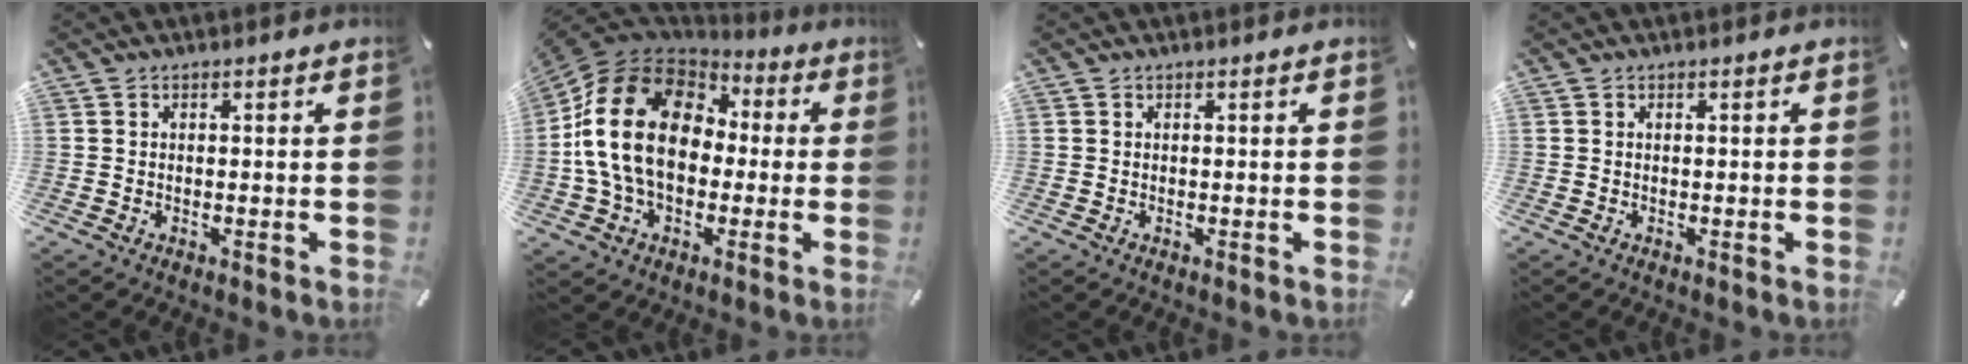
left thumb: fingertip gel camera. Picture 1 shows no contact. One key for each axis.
{"total": 19.9, "fx": -0.3, "fy": 15.5, "fz": 12.5, "tx": -0.276, "ty": 0.021, "tz": -0.006}
{"total": 0.0}
{"total": 0.0}